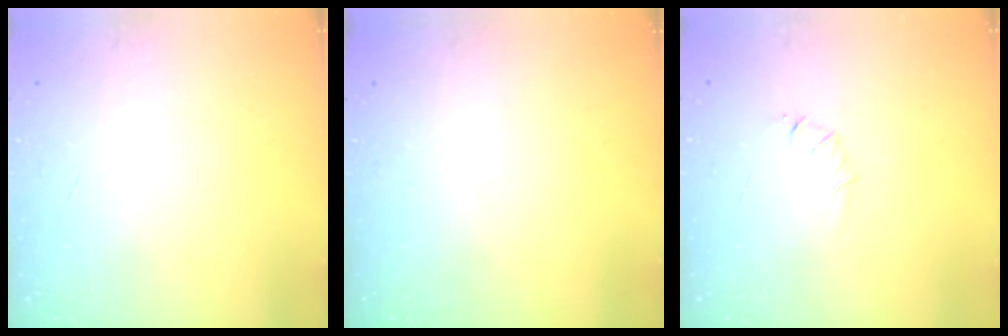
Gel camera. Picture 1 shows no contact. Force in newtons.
{"total": 0.0}
{"total": 3.3, "press": 3.1, "slide": 1.1}